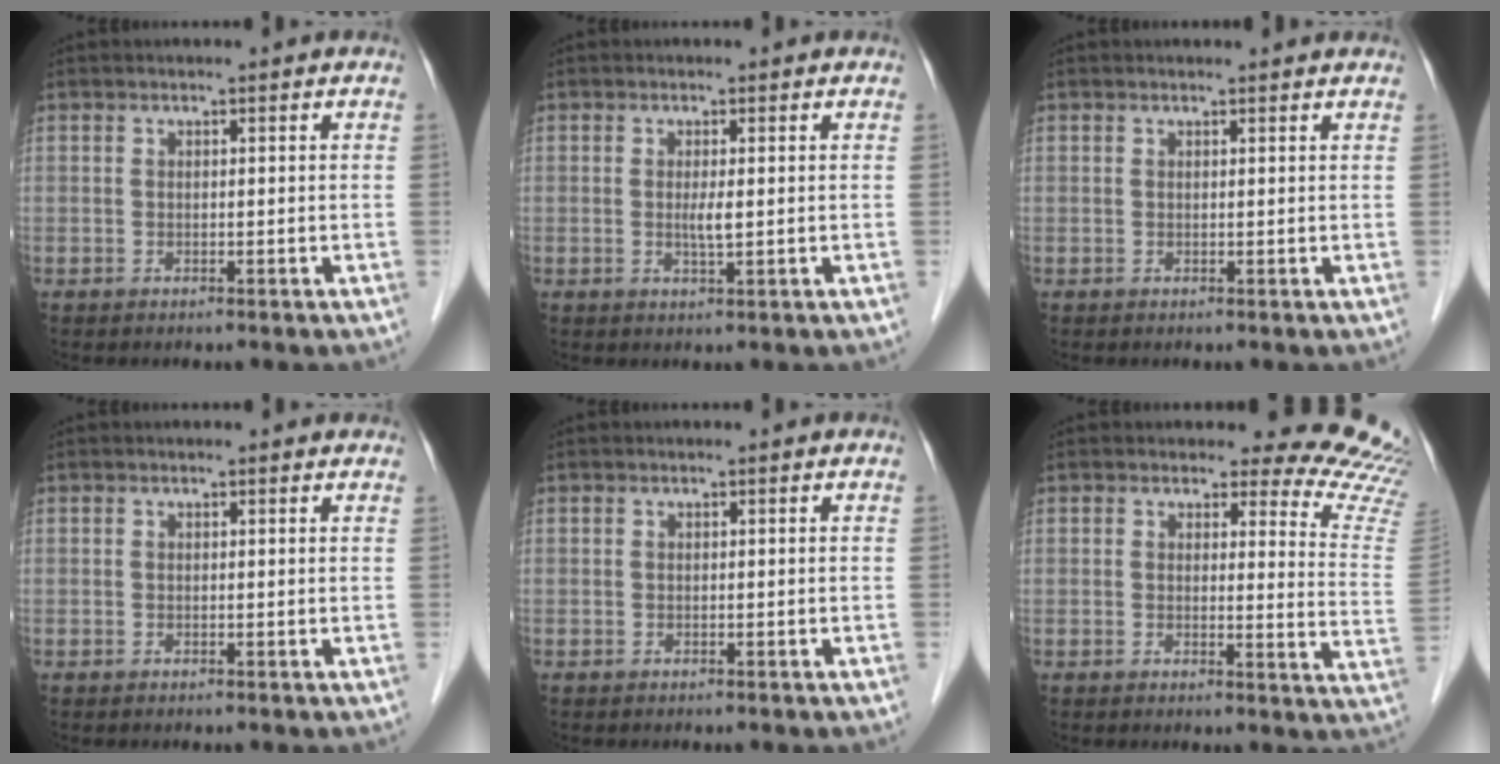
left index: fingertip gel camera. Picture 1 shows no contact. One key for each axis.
{"total": 1.8, "fx": 0.1, "fy": 0.2, "fz": 1.8, "tx": -0.039, "ty": -0.003, "tz": 0.001}
{"total": 2.8, "fx": 2.7, "fy": 0.6, "fz": 0.5, "tx": -0.012, "ty": 0.010, "tz": 0.024}
{"total": 0.9, "fx": 0.8, "fy": 0.4, "fz": 0.2, "tx": -0.009, "ty": 0.001, "tz": 0.004}
{"total": 0.0}
{"total": 12.9, "fx": 12.5, "fy": 2.4, "fz": 2.2, "tx": 0.011, "ty": -0.121, "tz": 0.091}